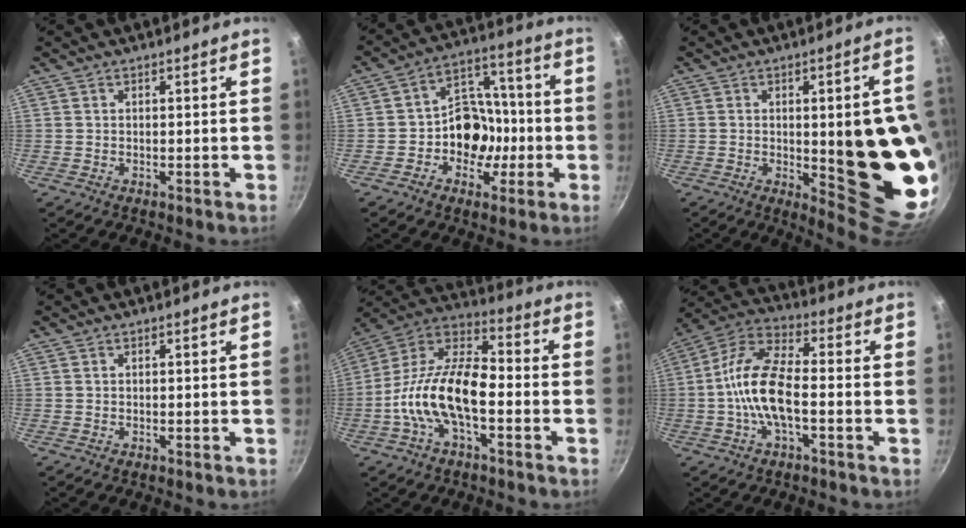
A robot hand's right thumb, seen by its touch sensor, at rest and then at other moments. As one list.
[{"total": 11.7, "force": [-2.7, 9.4, 6.4], "torque": [-0.039, 0.044, -0.052]}, {"total": 20.7, "force": [-1.2, 6.0, 19.8], "torque": [-0.213, -0.012, -0.003]}, {"total": 0.0}, {"total": 16.5, "force": [-4.3, 7.9, 13.9], "torque": [-0.245, 0.049, -0.099]}, {"total": 12.5, "force": [-2.2, 5.1, 11.2], "torque": [-0.214, 0.036, -0.061]}]